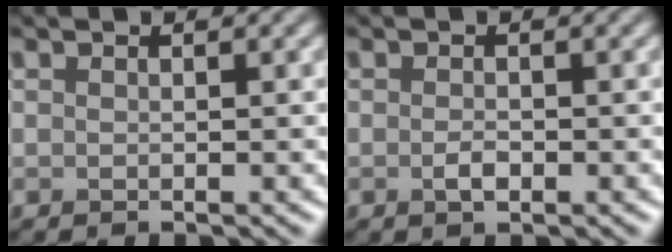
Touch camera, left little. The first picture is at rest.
{"total": 1.1, "force": [-0.4, 0.5, 0.9], "torque": [-0.019, -0.001, -0.008]}